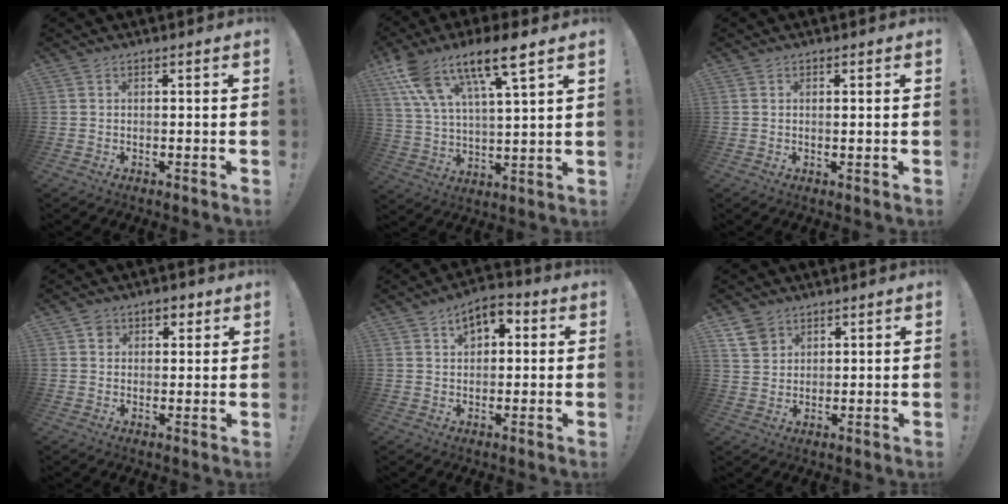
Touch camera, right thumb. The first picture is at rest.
{"total": 15.1, "force": [10.7, 3.6, 10.0], "torque": [-0.191, -0.058, 0.183]}
{"total": 0.7, "force": [0.4, 0.1, 0.5], "torque": [0.003, -0.005, 0.004]}
{"total": 4.3, "force": [1.7, 3.8, 1.1], "torque": [-0.008, 0.003, 0.029]}
{"total": 6.4, "force": [2.7, 4.3, 3.9], "torque": [-0.055, -0.003, 0.046]}
{"total": 6.0, "force": [4.0, 4.3, 1.4], "torque": [-0.024, -0.021, 0.078]}